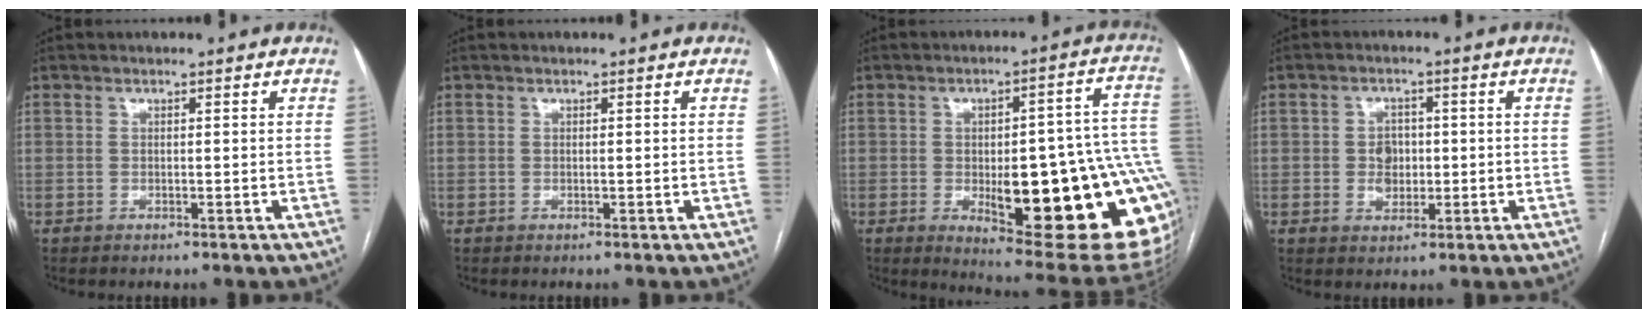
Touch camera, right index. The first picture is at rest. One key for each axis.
{"total": 0.0}
{"total": 26.2, "fx": -5.6, "fy": 5.8, "fz": 24.9, "tx": -0.229, "ty": 0.005, "tz": -0.058}
{"total": 3.9, "fx": -0.2, "fy": 3.1, "fz": 2.3, "tx": -0.033, "ty": 0.008, "tz": 0.002}